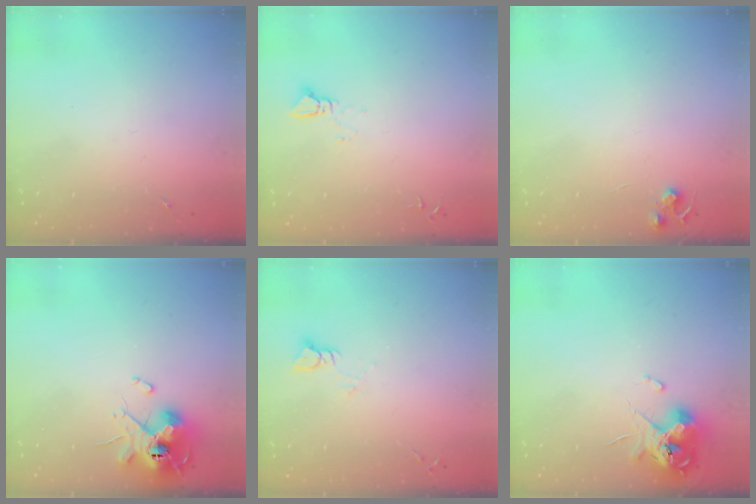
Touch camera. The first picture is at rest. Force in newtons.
{"total": 2.3, "press": 2.3, "slide": 0.1}
{"total": 5.5, "press": 5.5, "slide": 0.6}
{"total": 11.8, "press": 11.7, "slide": 1.6}
{"total": 3.6, "press": 3.6, "slide": 0.4}
{"total": 11.4, "press": 11.3, "slide": 1.8}